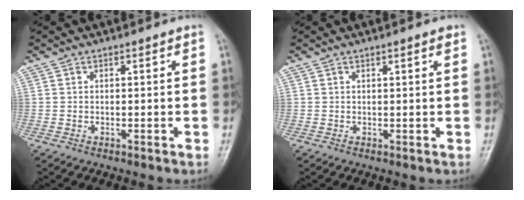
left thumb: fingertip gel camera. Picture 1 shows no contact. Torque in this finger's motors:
{"motor_torque": [-0.15, 0.01, -0.08, -0.04, 0.03]}